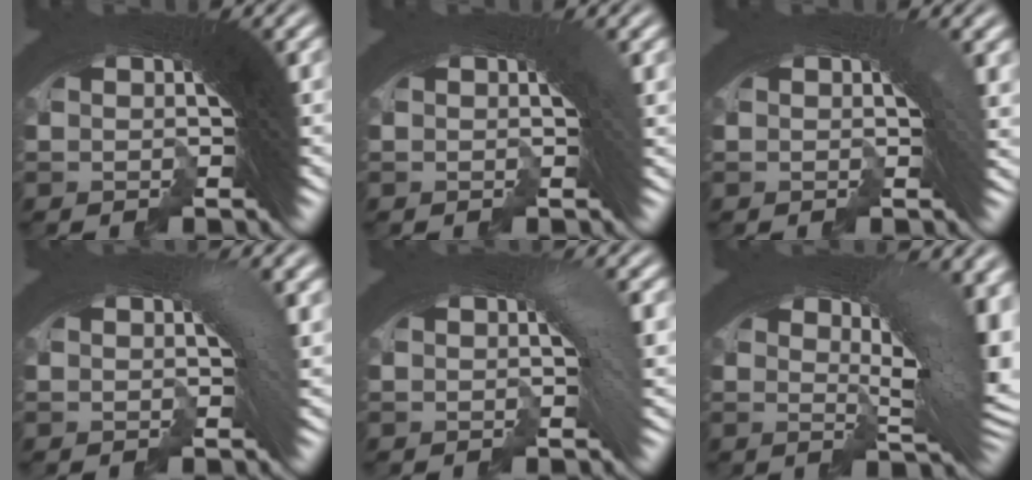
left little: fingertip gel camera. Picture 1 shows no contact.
{"total": 1.0, "force": [0.1, 0.2, 1.0], "torque": [-0.005, 0.004, 0.001]}
{"total": 1.7, "force": [0.3, 0.5, 1.6], "torque": [-0.007, 0.008, -0.001]}
{"total": 2.1, "force": [-0.1, 0.6, 2.0], "torque": [-0.016, 0.010, -0.007]}
{"total": 1.5, "force": [-0.4, 0.3, 1.5], "torque": [-0.016, 0.005, -0.008]}
{"total": 8.3, "force": [1.1, 3.3, 7.6], "torque": [-0.077, 0.012, 0.006]}